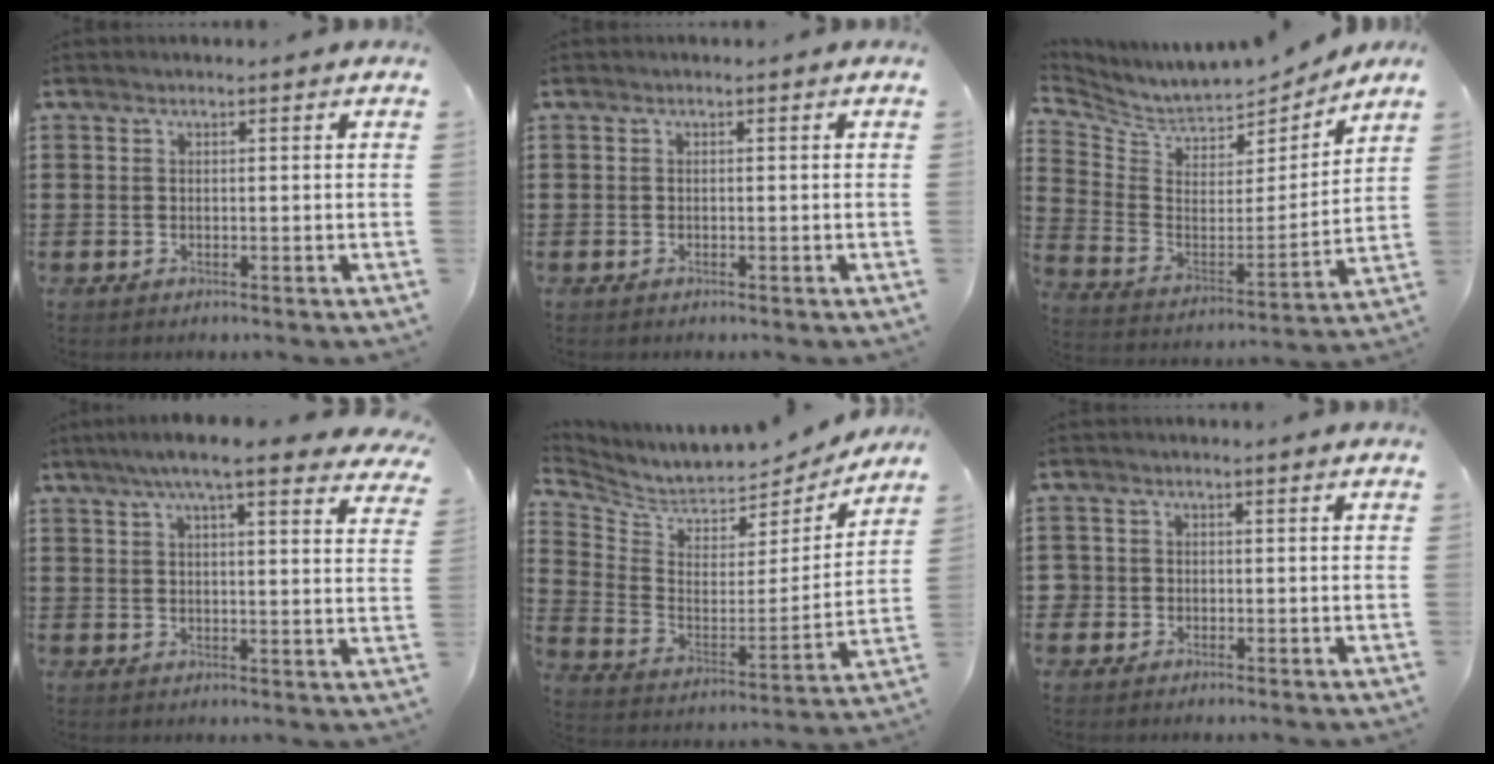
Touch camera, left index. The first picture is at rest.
{"total": 0.0}
{"total": 6.4, "force": [6.0, 1.8, 1.1], "torque": [-0.061, -0.050, 0.103]}
{"total": 7.4, "force": [5.9, 0.4, 4.4], "torque": [-0.094, -0.014, 0.103]}
{"total": 5.7, "force": [5.5, 1.4, 0.8], "torque": [-0.052, -0.053, 0.093]}
{"total": 1.4, "force": [-0.2, 1.4, 0.2], "torque": [-0.011, 0.005, -0.007]}